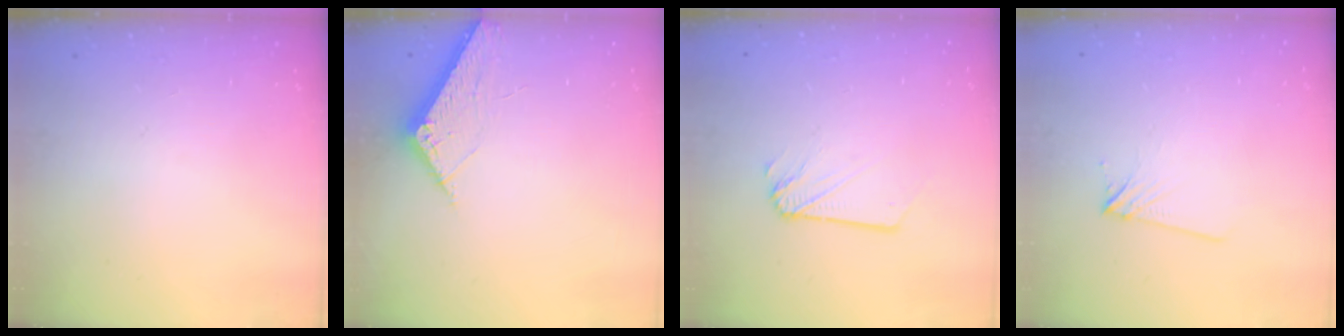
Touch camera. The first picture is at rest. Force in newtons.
{"total": 5.8, "press": 5.8, "slide": 0.6}
{"total": 1.2, "press": 1.2, "slide": 0.1}
{"total": 5.0, "press": 5.0, "slide": 0.8}